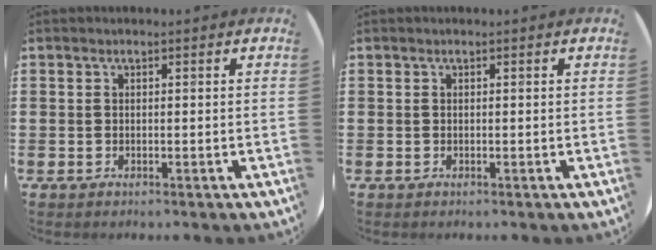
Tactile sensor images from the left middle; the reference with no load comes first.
{"total": 0.0}